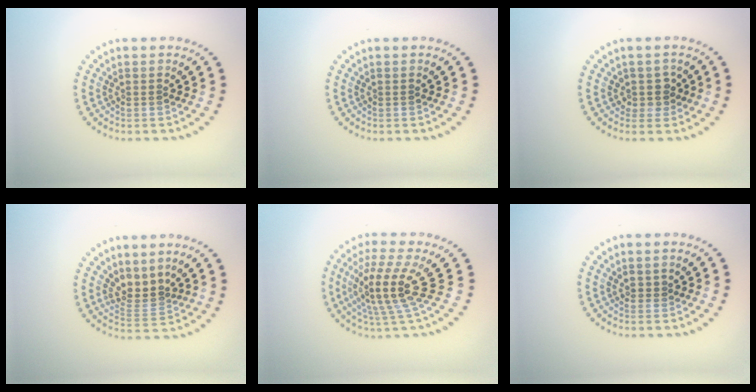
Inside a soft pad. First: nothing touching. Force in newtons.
{"total": 0.0}
{"total": 1.8, "press": 1.5, "slide": 1.0}
{"total": 2.9, "press": 2.1, "slide": 2.0}
{"total": 4.8, "press": 3.9, "slide": 2.7}
{"total": 0.5, "press": 0.4, "slide": 0.4}